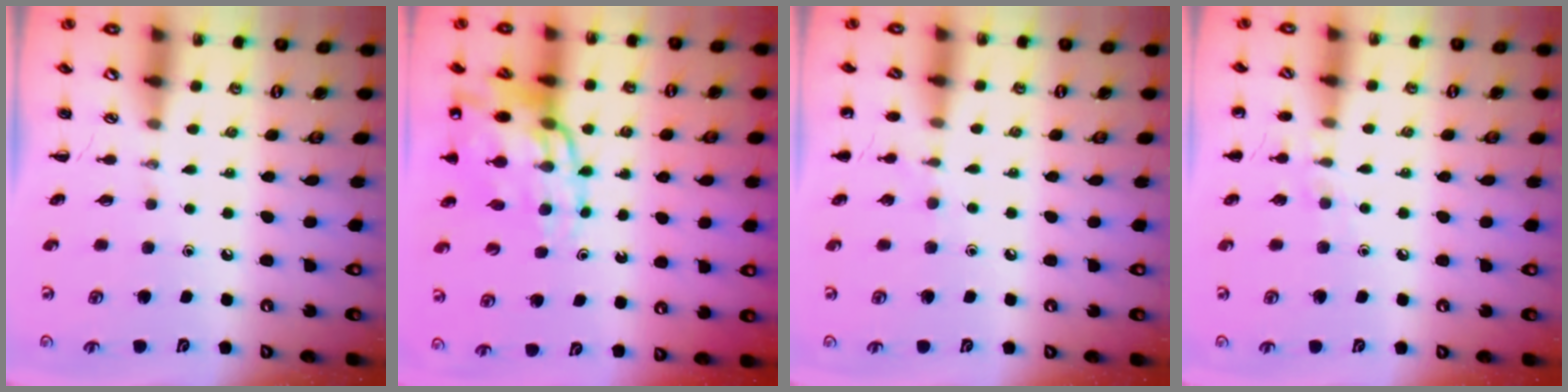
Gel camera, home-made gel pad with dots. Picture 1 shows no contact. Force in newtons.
{"total": 16.5, "press": 15.9, "slide": 4.1}
{"total": 5.6, "press": 5.4, "slide": 1.7}
{"total": 6.5, "press": 6.2, "slide": 2.0}